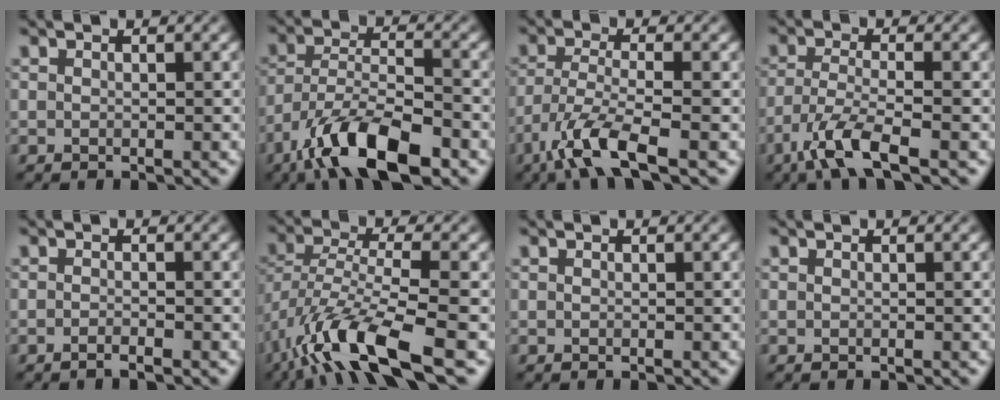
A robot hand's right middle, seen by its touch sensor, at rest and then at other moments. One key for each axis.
{"total": 9.7, "fx": -6.3, "fy": 3.2, "fz": 6.6, "tx": -0.116, "ty": 0.001, "tz": -0.122}
{"total": 6.0, "fx": -3.8, "fy": 1.4, "fz": 4.5, "tx": -0.094, "ty": -0.007, "tz": -0.081}
{"total": 5.0, "fx": -3.1, "fy": 1.0, "fz": 3.8, "tx": -0.078, "ty": -0.006, "tz": -0.069}
{"total": 1.0, "fx": -0.7, "fy": 0.2, "fz": 0.7, "tx": -0.011, "ty": 0.000, "tz": -0.014}
{"total": 10.0, "fx": -5.8, "fy": 2.6, "fz": 7.7, "tx": -0.150, "ty": 0.001, "tz": -0.115}
{"total": 0.0}
{"total": 0.0}